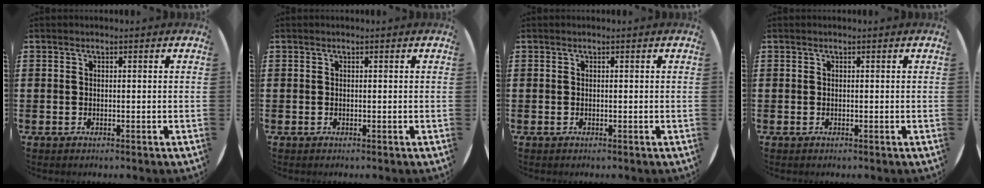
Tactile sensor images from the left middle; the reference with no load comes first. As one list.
[{"total": 0.0}, {"total": 0.0}, {"total": 0.0}]